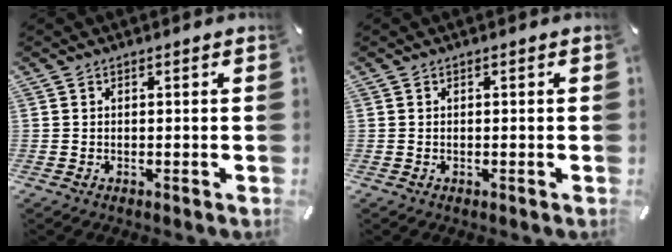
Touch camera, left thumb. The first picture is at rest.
{"total": 0.0}